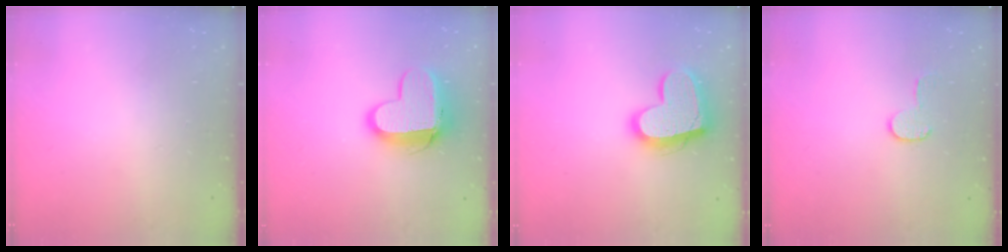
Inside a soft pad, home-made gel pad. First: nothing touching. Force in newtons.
{"total": 12.1, "press": 12.0, "slide": 1.2}
{"total": 17.0, "press": 16.9, "slide": 1.4}
{"total": 5.9, "press": 5.9, "slide": 0.4}